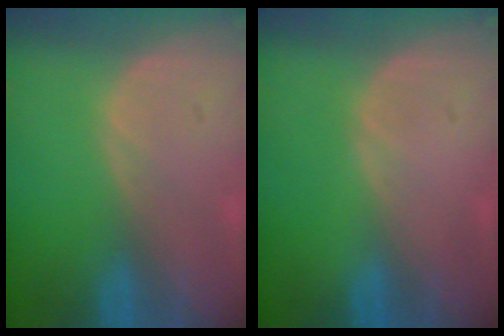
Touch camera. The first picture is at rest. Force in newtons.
{"total": 0.0}